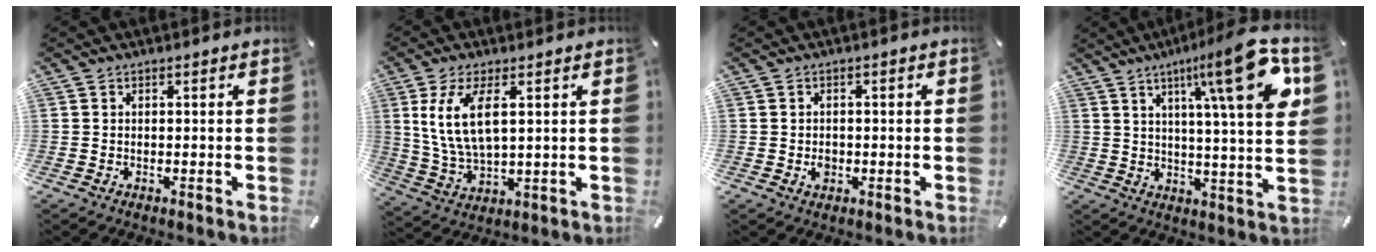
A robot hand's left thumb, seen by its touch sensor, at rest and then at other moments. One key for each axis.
{"total": 10.5, "fx": 3.5, "fy": 4.7, "fz": 8.7, "tx": -0.200, "ty": -0.004, "tz": 0.060}
{"total": 2.6, "fx": -0.6, "fy": 2.2, "fz": 1.2, "tx": -0.014, "ty": 0.001, "tz": -0.013}
{"total": 19.6, "fx": 8.2, "fy": 3.9, "fz": 17.3, "tx": -0.246, "ty": -0.041, "tz": 0.110}